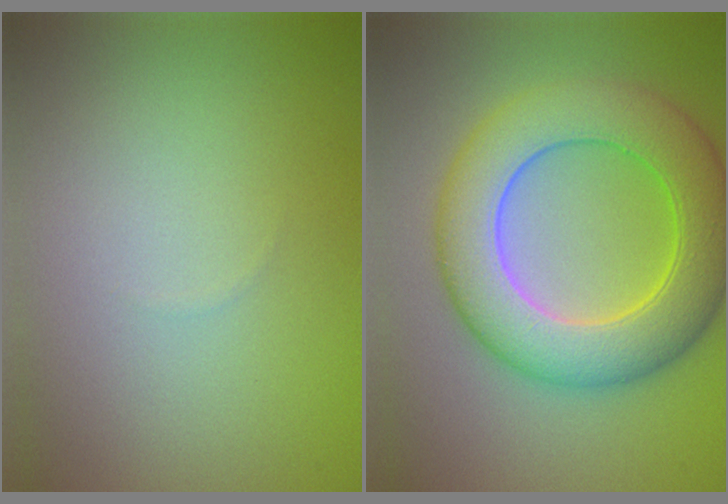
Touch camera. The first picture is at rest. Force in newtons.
{"total": 9.5, "press": 9.5, "slide": 0.4}